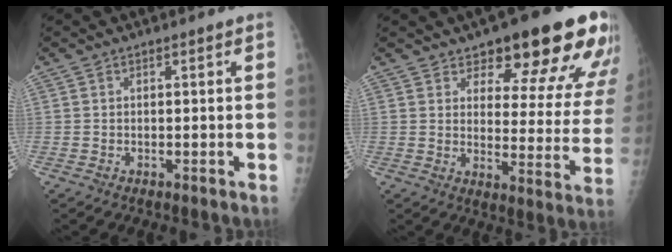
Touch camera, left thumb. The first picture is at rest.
{"total": 19.2, "force": [13.5, 6.6, 12.0], "torque": [-0.106, -0.073, 0.169]}